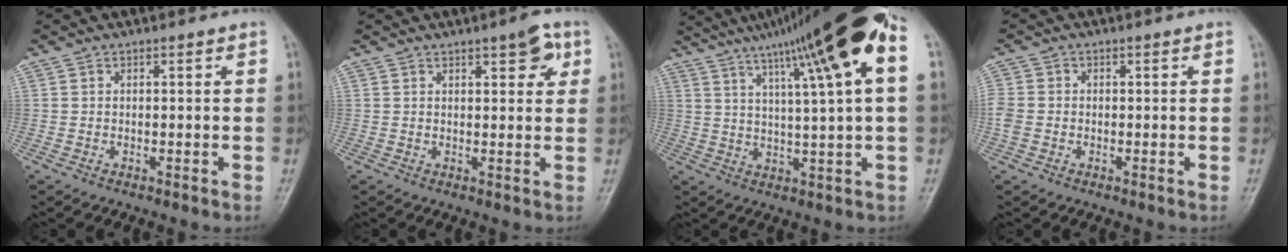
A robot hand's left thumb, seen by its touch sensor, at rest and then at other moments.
{"total": 5.2, "force": [2.5, 2.1, 4.0], "torque": [-0.031, -0.006, 0.028]}
{"total": 19.5, "force": [8.6, 1.5, 17.5], "torque": [-0.272, 0.015, 0.132]}
{"total": 4.1, "force": [-0.7, 3.5, 2.1], "torque": [-0.052, 0.006, -0.017]}